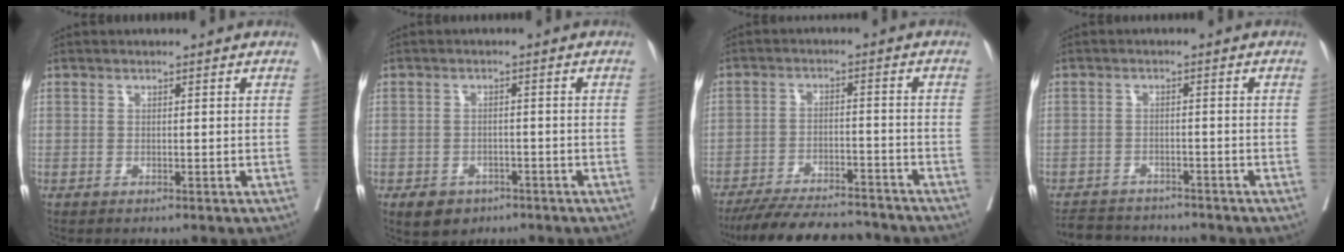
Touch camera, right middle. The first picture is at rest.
{"total": 4.4, "force": [-2.8, 3.0, 1.5], "torque": [-0.021, 0.003, -0.037]}
{"total": 15.1, "force": [-13.9, 2.6, 5.4], "torque": [-0.096, -0.005, -0.202]}
{"total": 7.3, "force": [-7.1, 1.4, 1.2], "torque": [-0.017, 0.002, -0.105]}